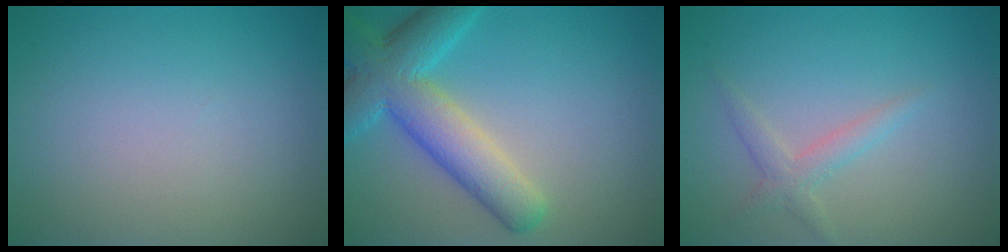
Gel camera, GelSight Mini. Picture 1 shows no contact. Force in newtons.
{"total": 7.3, "press": 7.3, "slide": 0.3}
{"total": 1.8, "press": 1.8, "slide": 0.1}